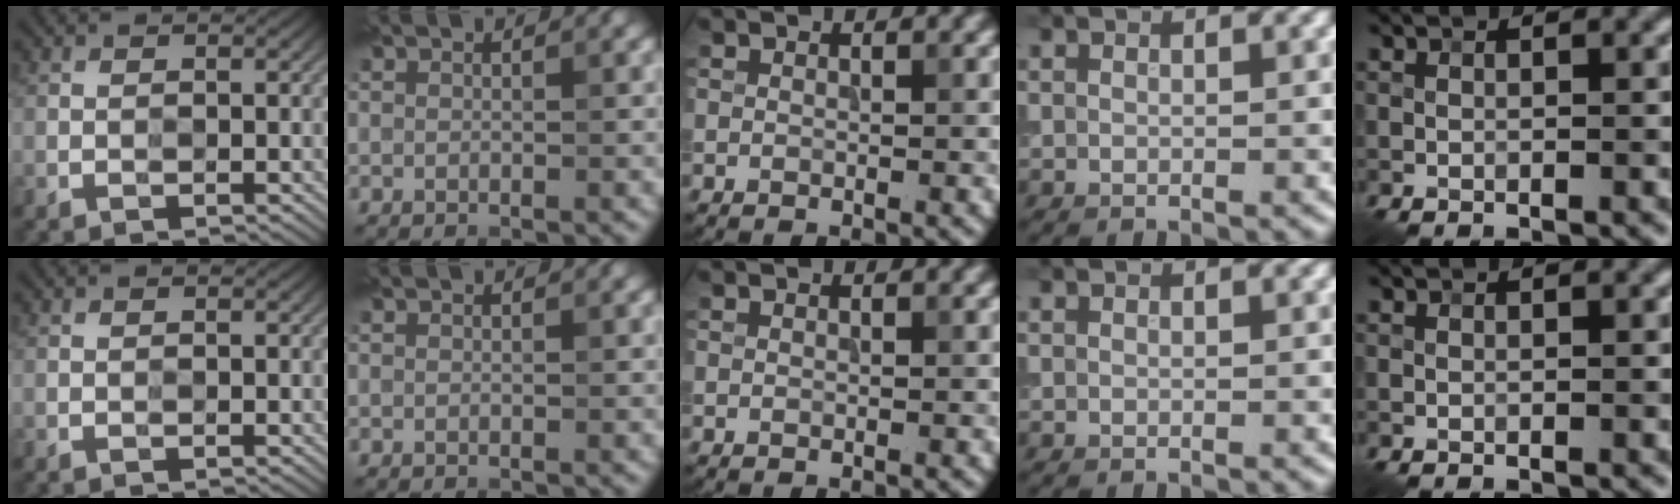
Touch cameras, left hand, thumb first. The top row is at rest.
{}